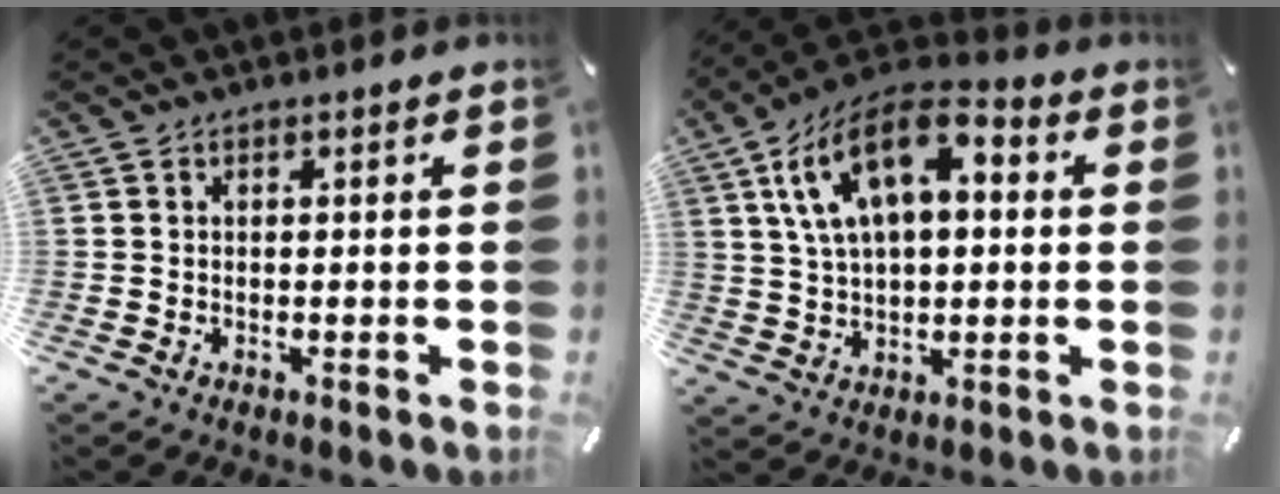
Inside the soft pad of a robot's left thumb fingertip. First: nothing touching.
{"total": 14.7, "force": [5.1, 8.7, 10.7], "torque": [-0.221, -0.003, 0.090]}